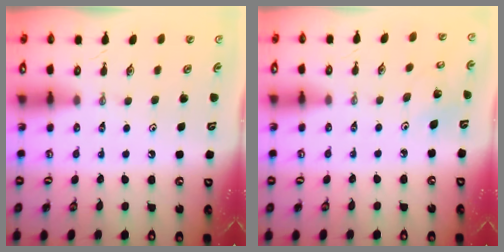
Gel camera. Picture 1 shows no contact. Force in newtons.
{"total": 3.3, "press": 3.3, "slide": 0.2}